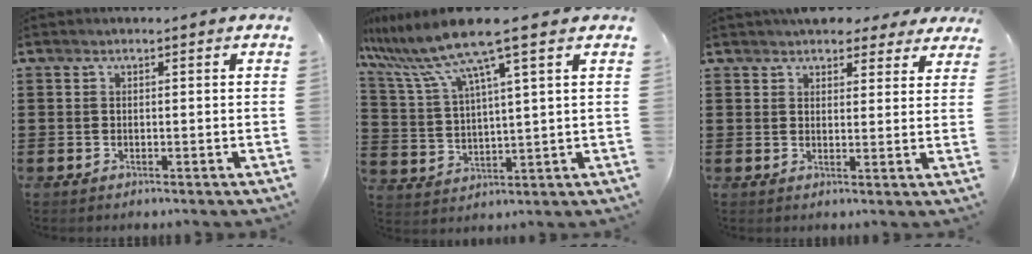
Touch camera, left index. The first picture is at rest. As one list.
[{"total": 10.6, "force": [7.5, 0.2, 7.4], "torque": [-0.183, -0.035, 0.121]}, {"total": 4.6, "force": [4.0, 1.7, 1.4], "torque": [-0.031, -0.003, 0.074]}]